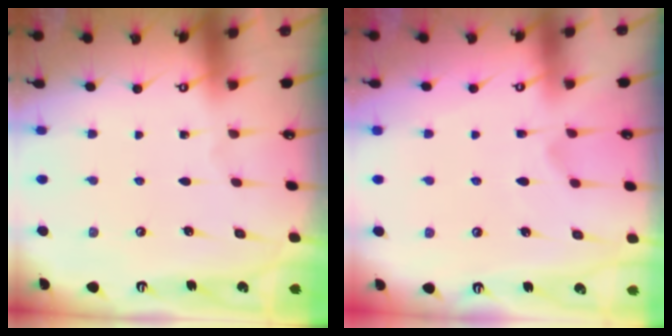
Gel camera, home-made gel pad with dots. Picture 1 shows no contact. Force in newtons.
{"total": 3.5, "press": 3.3, "slide": 1.1}